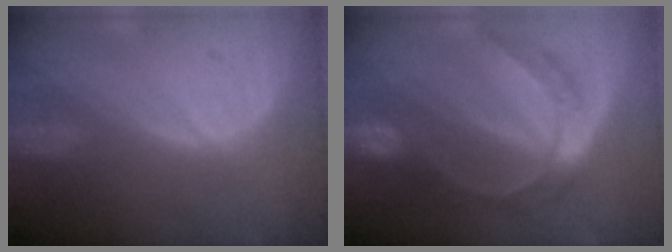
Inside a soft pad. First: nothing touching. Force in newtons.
{"total": 8.1, "press": 8.1, "slide": 0.8}